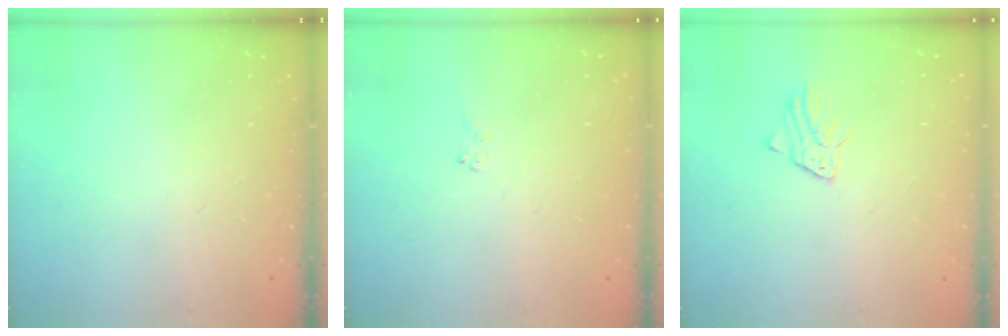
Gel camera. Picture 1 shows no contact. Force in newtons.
{"total": 3.3, "press": 3.3, "slide": 0.0}
{"total": 2.3, "press": 2.3, "slide": 0.2}